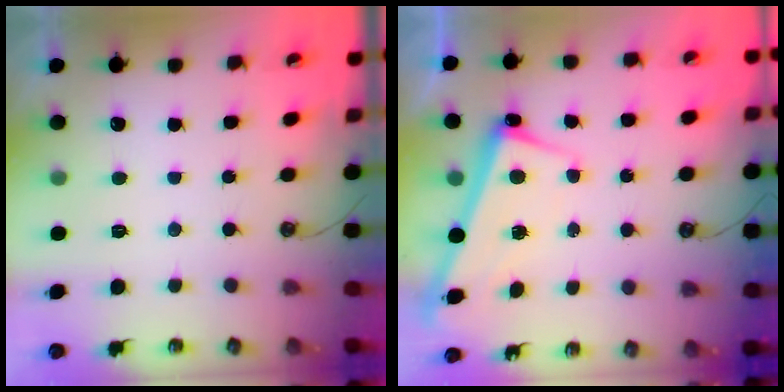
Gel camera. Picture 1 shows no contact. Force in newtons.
{"total": 2.4, "press": 2.3, "slide": 0.5}